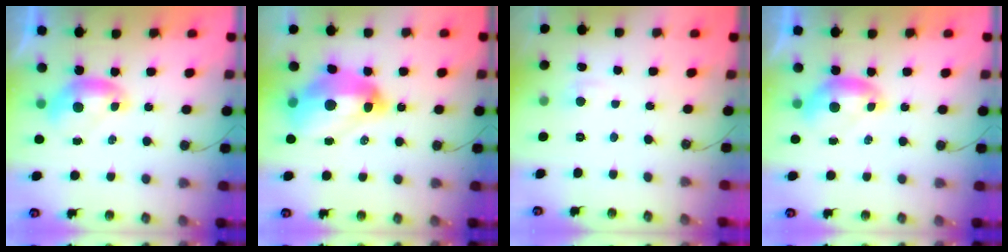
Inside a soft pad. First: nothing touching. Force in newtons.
{"total": 13.2, "press": 13.2, "slide": 1.5}
{"total": 1.3, "press": 1.1, "slide": 0.5}
{"total": 0.0}